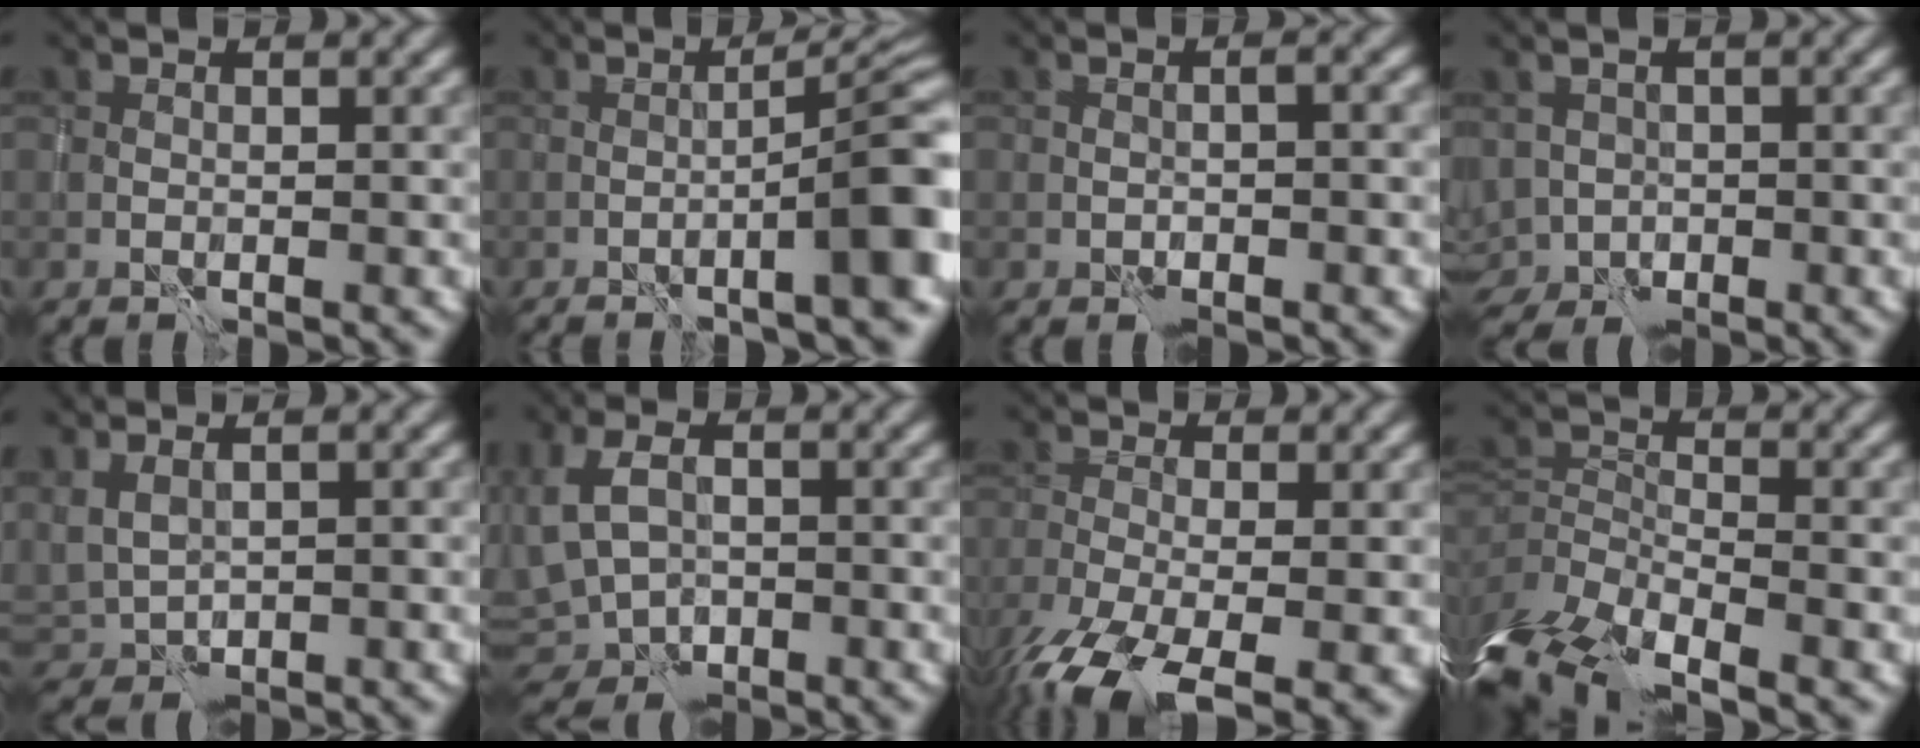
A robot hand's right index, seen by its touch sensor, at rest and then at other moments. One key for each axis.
{"total": 8.8, "fx": -3.4, "fy": 1.5, "fz": 8.0, "tx": -0.093, "ty": 0.011, "tz": -0.044}
{"total": 1.3, "fx": -0.8, "fy": 0.4, "fz": 0.9, "tx": -0.016, "ty": 0.001, "tz": -0.016}
{"total": 3.0, "fx": -1.3, "fy": 2.6, "fz": 1.0, "tx": -0.010, "ty": -0.011, "tz": -0.026}
{"total": 3.2, "fx": 1.5, "fy": 1.8, "fz": 2.1, "tx": -0.049, "ty": 0.000, "tz": 0.048}
{"total": 6.4, "fx": -1.1, "fy": 4.6, "fz": 4.3, "tx": -0.089, "ty": -0.009, "tz": -0.003}
{"total": 8.7, "fx": -4.8, "fy": 3.7, "fz": 6.2, "tx": -0.134, "ty": -0.037, "tz": -0.086}
{"total": 8.8, "fx": -5.7, "fy": 4.3, "fz": 5.1, "tx": -0.094, "ty": -0.012, "tz": -0.090}